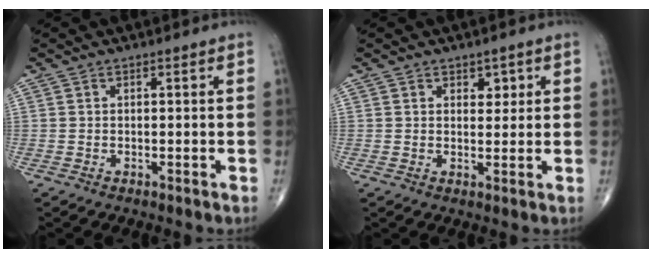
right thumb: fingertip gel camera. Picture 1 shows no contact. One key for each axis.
{"total": 2.7, "fx": 1.3, "fy": 1.9, "fz": 1.4, "tx": 0.001, "ty": -0.006, "tz": 0.018}